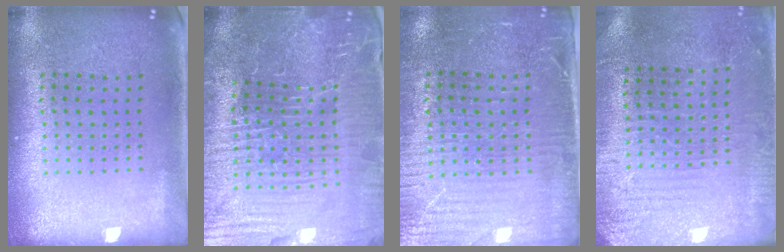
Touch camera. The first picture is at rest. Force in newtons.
{"total": 5.9, "press": 5.5, "slide": 1.9}
{"total": 3.5, "press": 3.1, "slide": 1.5}
{"total": 3.0, "press": 2.8, "slide": 1.1}